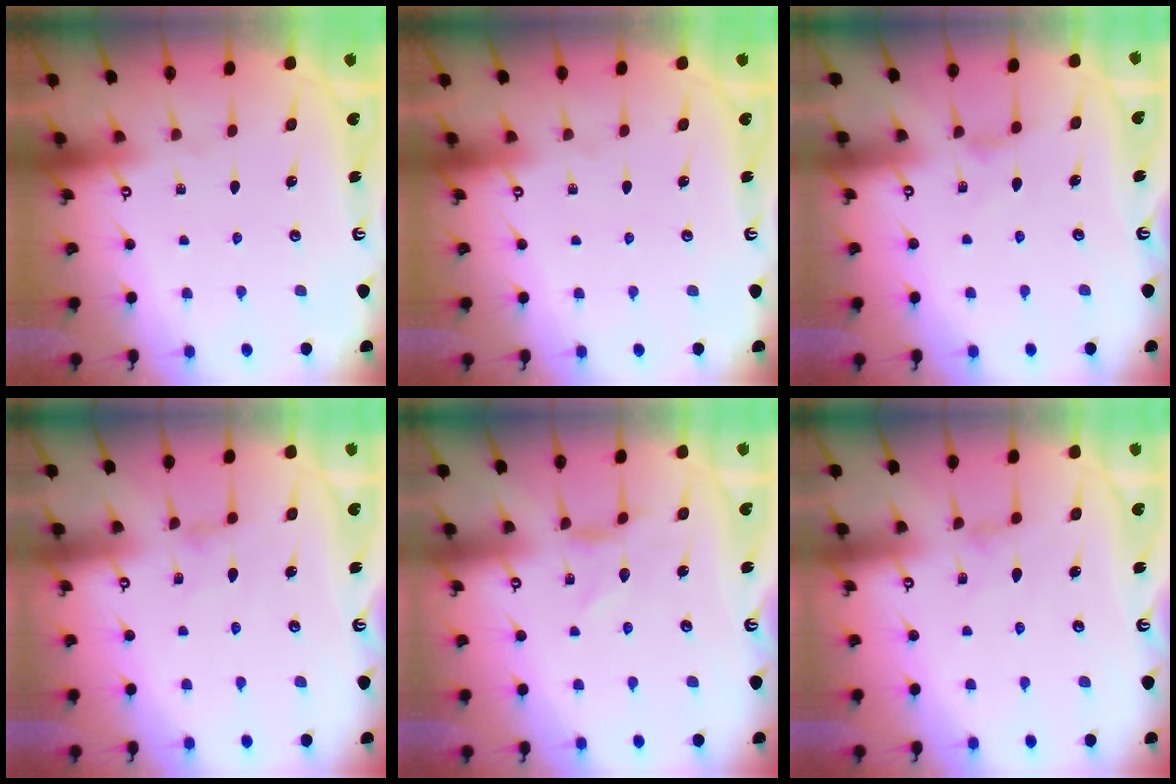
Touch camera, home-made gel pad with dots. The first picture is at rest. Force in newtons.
{"total": 0.0}
{"total": 2.4, "press": 2.3, "slide": 0.4}
{"total": 0.9, "press": 0.8, "slide": 0.4}
{"total": 1.7, "press": 1.7, "slide": 0.1}
{"total": 0.9, "press": 0.8, "slide": 0.4}